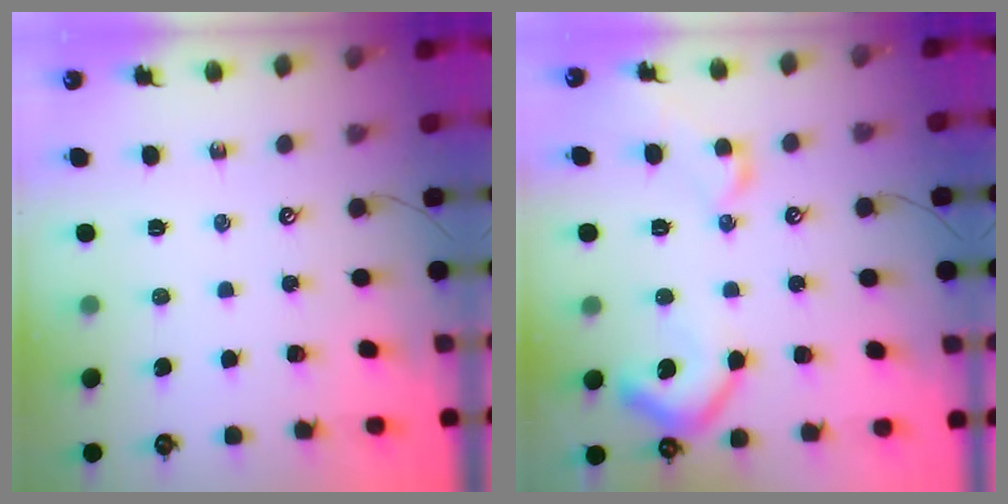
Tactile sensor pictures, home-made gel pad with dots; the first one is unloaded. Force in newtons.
{"total": 9.8, "press": 9.7, "slide": 1.3}